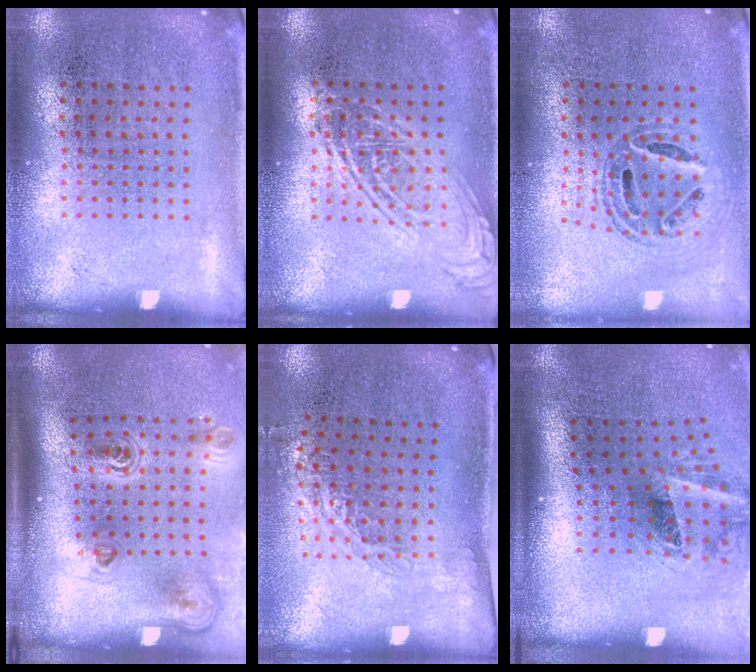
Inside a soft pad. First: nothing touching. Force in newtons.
{"total": 2.6, "press": 2.6, "slide": 0.4}
{"total": 0.8, "press": 0.8, "slide": 0.1}
{"total": 2.3, "press": 1.5, "slide": 1.8}
{"total": 1.1, "press": 0.8, "slide": 0.6}
{"total": 1.9, "press": 1.2, "slide": 1.4}